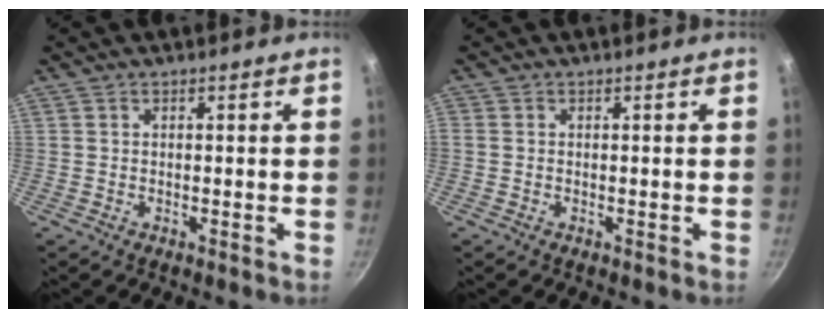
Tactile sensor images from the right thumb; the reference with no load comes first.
{"total": 0.5, "force": [-0.2, 0.4, 0.3], "torque": [-0.010, 0.002, -0.003]}